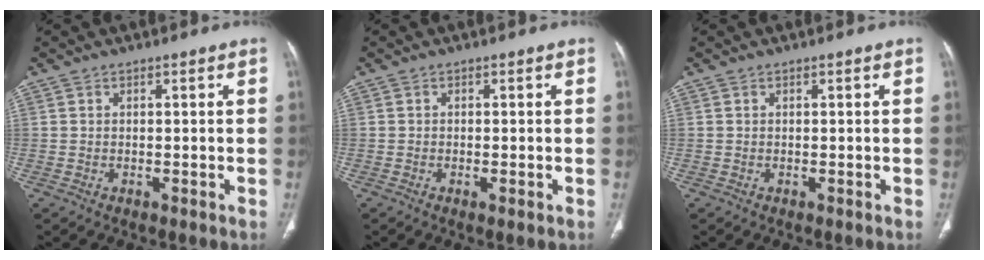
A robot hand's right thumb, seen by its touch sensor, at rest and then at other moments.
{"total": 1.1, "force": [-0.4, 0.2, 1.0], "torque": [-0.021, -0.004, -0.007]}
{"total": 0.0}